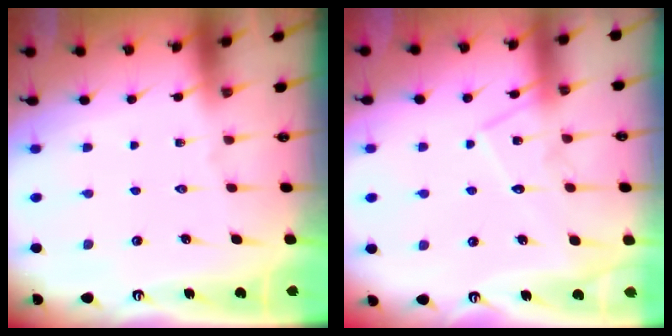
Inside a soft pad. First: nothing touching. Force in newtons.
{"total": 10.1, "press": 10.1, "slide": 0.7}